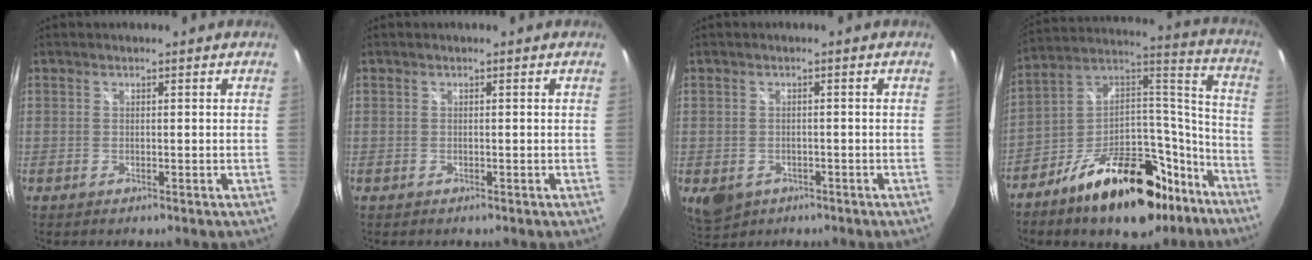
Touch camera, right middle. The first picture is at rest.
{"total": 0.0}
{"total": 5.6, "force": [-2.4, 4.2, 2.7], "torque": [-0.055, -0.015, -0.030]}
{"total": 24.4, "force": [-15.3, 11.4, 15.1], "torque": [-0.232, 0.052, -0.225]}